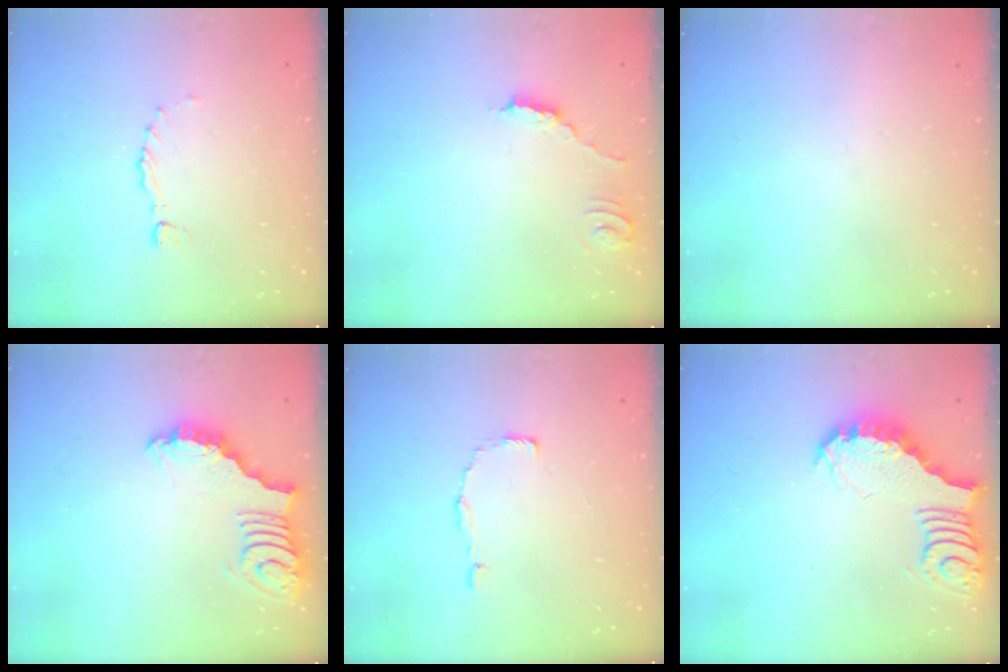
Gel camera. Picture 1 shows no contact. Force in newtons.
{"total": 2.0, "press": 2.0, "slide": 0.4}
{"total": 0.0}
{"total": 3.0, "press": 3.0, "slide": 0.3}
{"total": 2.0, "press": 2.0, "slide": 0.1}
{"total": 3.7, "press": 3.7, "slide": 0.5}